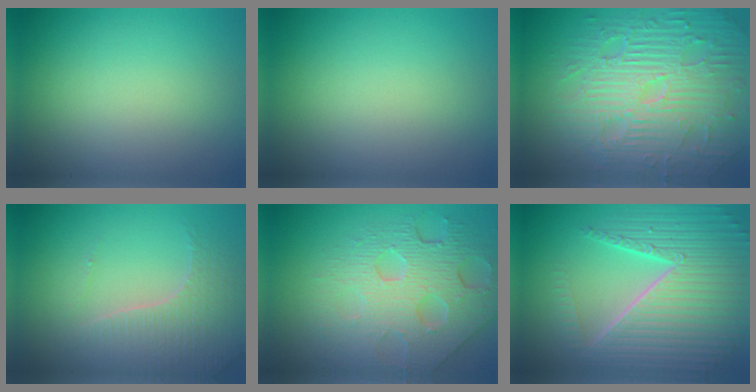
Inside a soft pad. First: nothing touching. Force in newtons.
{"total": 0.0}
{"total": 11.2, "press": 7.3, "slide": 8.5}
{"total": 4.2, "press": 3.4, "slide": 2.5}
{"total": 8.0, "press": 5.5, "slide": 5.9}
{"total": 10.1, "press": 6.3, "slide": 7.9}